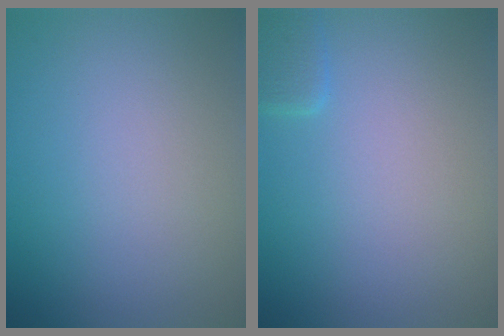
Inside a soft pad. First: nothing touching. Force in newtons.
{"total": 1.5, "press": 1.5, "slide": 0.1}